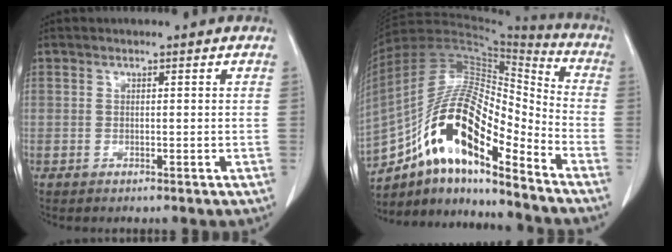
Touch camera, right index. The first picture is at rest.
{"total": 18.4, "force": [-10.9, 4.7, 14.1], "torque": [-0.266, 0.027, -0.188]}